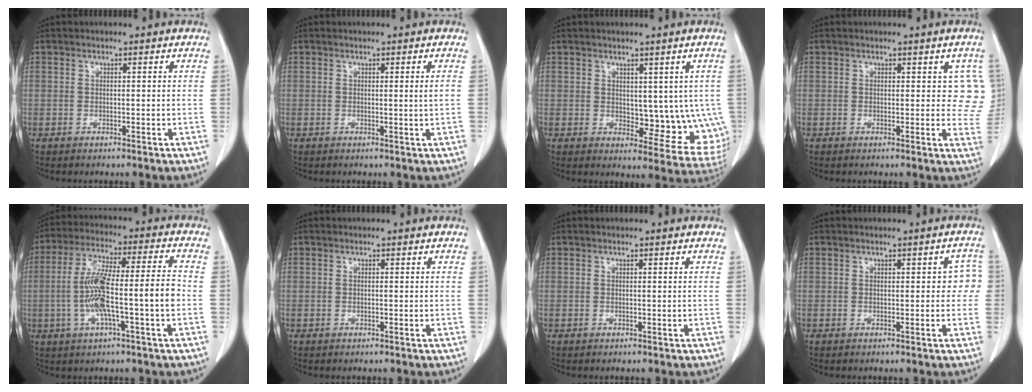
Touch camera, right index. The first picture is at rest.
{"total": 1.0, "force": [0.1, -0.3, 1.0], "torque": [-0.015, -0.002, 0.002]}
{"total": 9.5, "force": [0.7, 5.1, 8.0], "torque": [-0.077, -0.009, 0.023]}
{"total": 4.7, "force": [1.5, 2.9, 3.4], "torque": [-0.007, 0.001, 0.010]}
{"total": 12.2, "force": [-2.4, 0.8, 11.9], "torque": [-0.231, 0.018, -0.043]}
{"total": 0.0}
{"total": 0.0}
{"total": 2.7, "force": [0.0, 1.7, 2.1], "torque": [-0.004, 0.021, -0.003]}